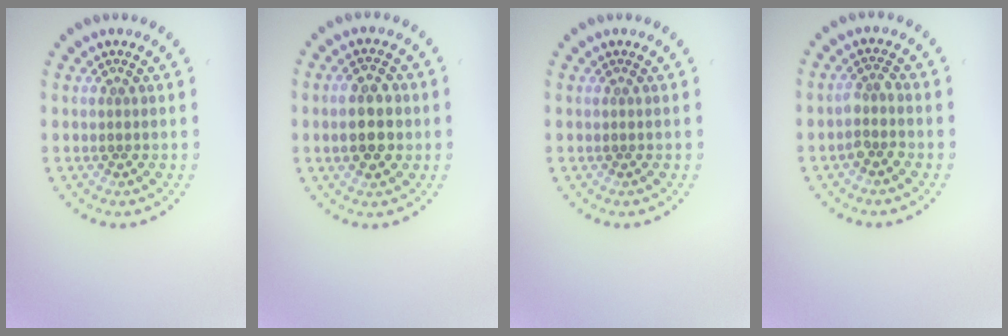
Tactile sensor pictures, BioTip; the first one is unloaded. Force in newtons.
{"total": 4.5, "press": 4.5, "slide": 0.2}
{"total": 0.0}
{"total": 1.7, "press": 1.4, "slide": 1.0}